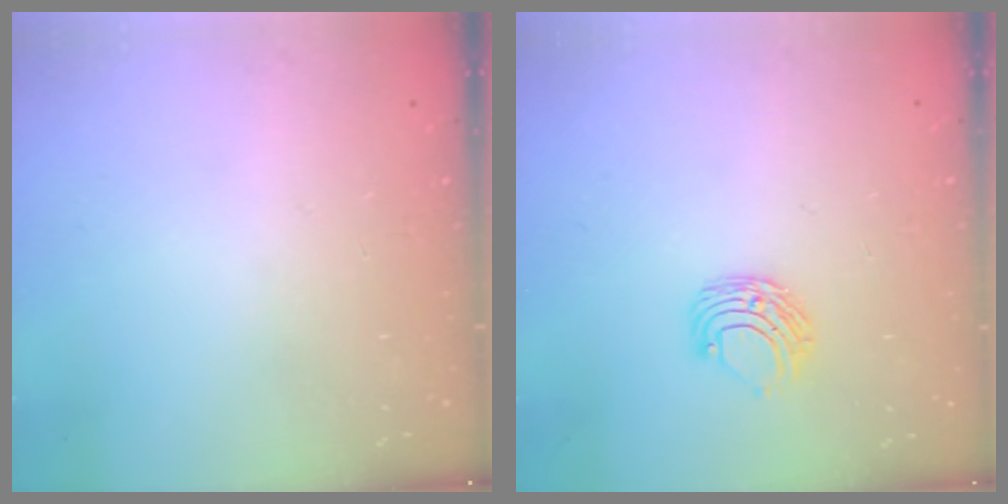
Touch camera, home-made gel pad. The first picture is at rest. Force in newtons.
{"total": 7.1, "press": 7.0, "slide": 0.7}